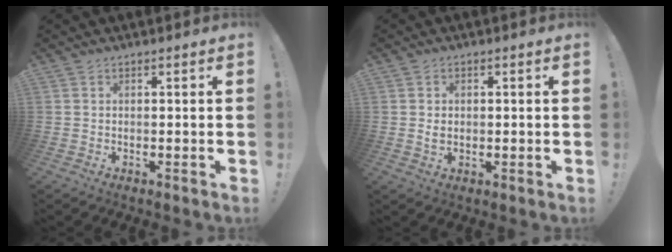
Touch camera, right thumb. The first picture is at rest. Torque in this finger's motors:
{"motor_torque": [0.08, -0.07, 0.01, 0.21, 0.11]}